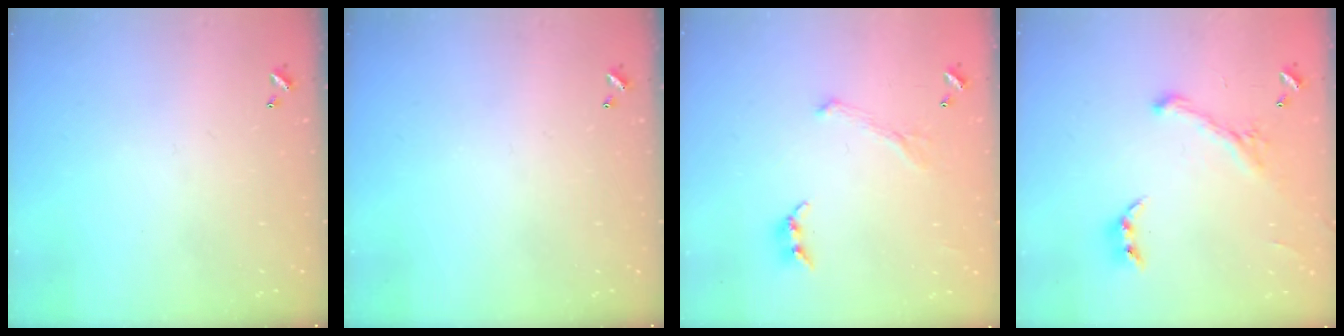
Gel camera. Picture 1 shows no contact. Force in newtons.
{"total": 0.0}
{"total": 2.7, "press": 2.6, "slide": 0.7}
{"total": 1.5, "press": 1.1, "slide": 1.0}